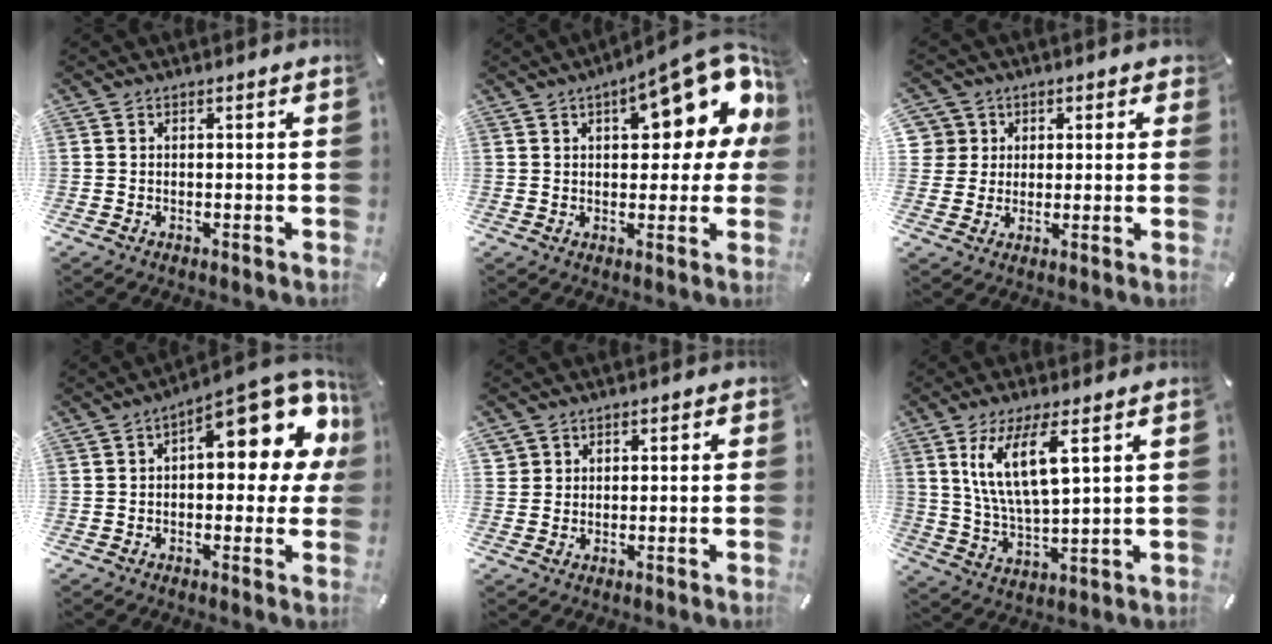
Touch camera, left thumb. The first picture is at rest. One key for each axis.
{"total": 17.4, "fx": 6.7, "fy": 7.4, "fz": 14.2, "tx": -0.169, "ty": -0.029, "tz": 0.104}
{"total": 6.9, "fx": 1.9, "fy": 6.6, "fz": 0.8, "tx": -0.016, "ty": -0.005, "tz": 0.037}
{"total": 16.3, "fx": 6.0, "fy": 7.2, "fz": 13.4, "tx": -0.165, "ty": -0.044, "tz": 0.094}
{"total": 2.8, "fx": 0.8, "fy": 2.7, "fz": 0.1, "tx": 0.008, "ty": -0.001, "tz": 0.012}
{"total": 11.9, "fx": 5.6, "fy": 3.8, "fz": 9.8, "tx": -0.213, "ty": -0.007, "tz": 0.094}